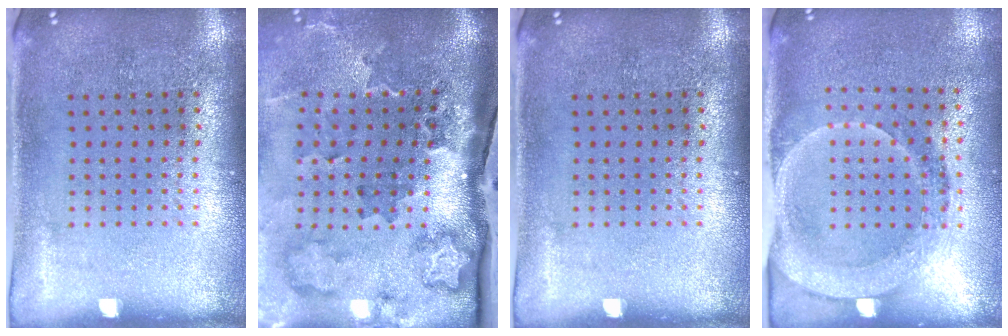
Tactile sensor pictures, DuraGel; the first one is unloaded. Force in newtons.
{"total": 3.8, "press": 2.5, "slide": 2.8}
{"total": 0.0}
{"total": 1.7, "press": 1.6, "slide": 0.7}